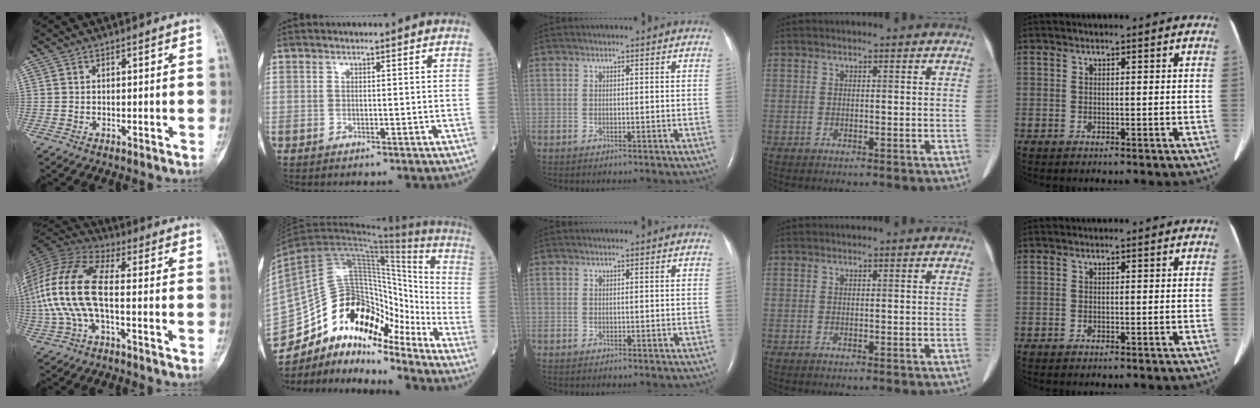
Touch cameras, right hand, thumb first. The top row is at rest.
{"thumb": {"total": 14.4, "force": [-1.6, 5.5, 13.2], "torque": [-0.305, 0.035, -0.039]}, "index": {"total": 21.6, "force": [-15.4, 8.5, 12.6], "torque": [-0.241, 0.055, -0.262]}}